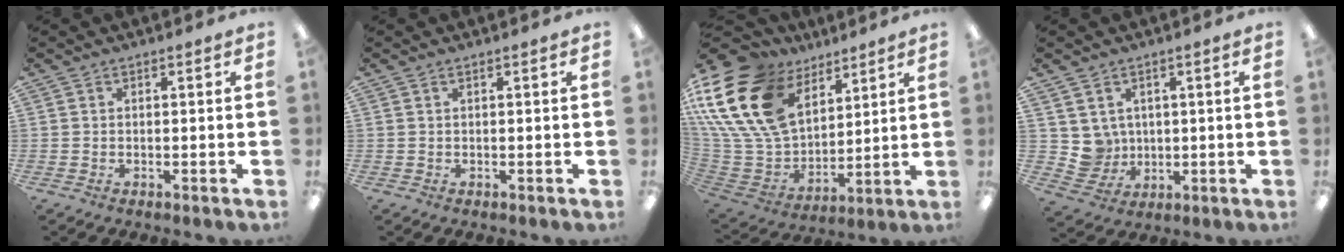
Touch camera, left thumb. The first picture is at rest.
{"total": 0.5, "force": [0.1, 0.0, 0.5], "torque": [-0.008, 0.000, 0.002]}
{"total": 24.7, "force": [11.9, 16.3, 14.2], "torque": [-0.319, -0.064, 0.224]}
{"total": 5.9, "force": [2.4, 5.4, 0.3], "torque": [-0.030, -0.012, 0.052]}